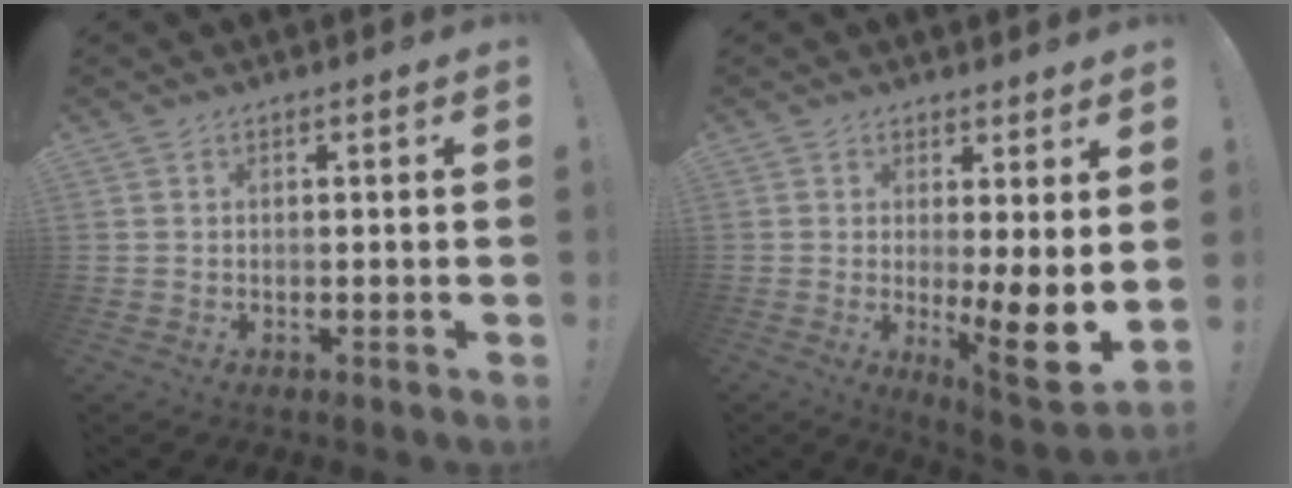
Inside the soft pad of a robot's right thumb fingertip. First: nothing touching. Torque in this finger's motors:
{"motor_torque": [-0.33, 0.61, 0.78, 0.69, 0.03]}